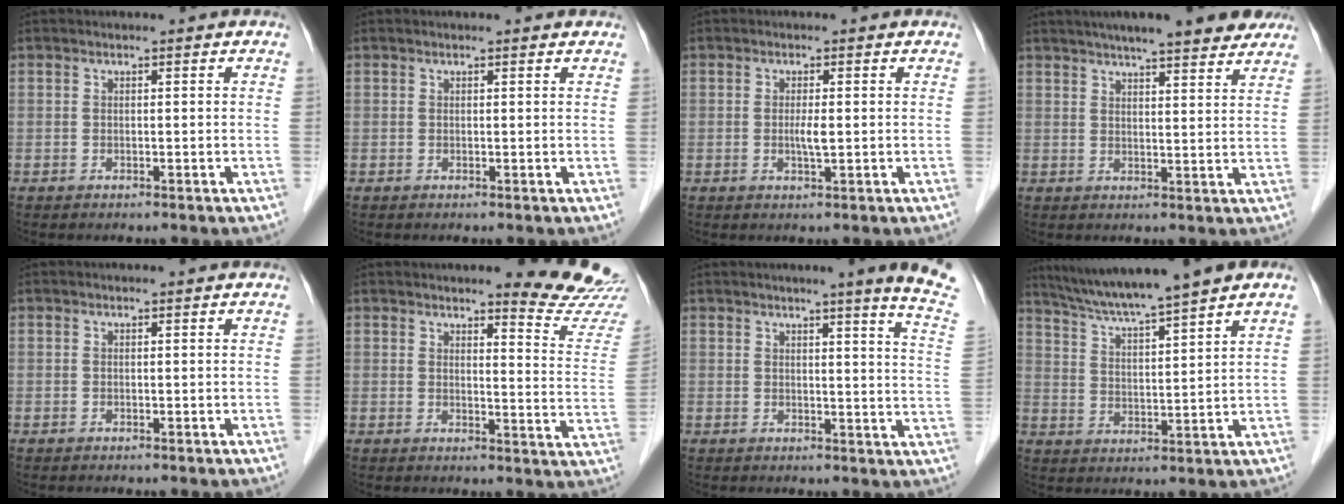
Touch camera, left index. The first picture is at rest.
{"total": 1.2, "force": [1.1, 0.2, 0.4], "torque": [-0.013, 0.005, 0.009]}
{"total": 2.0, "force": [-0.1, 0.2, 2.0], "torque": [-0.040, -0.002, -0.001]}
{"total": 15.1, "force": [12.5, 2.1, 8.2], "torque": [-0.119, 0.026, 0.160]}
{"total": 0.0}
{"total": 10.6, "force": [10.2, -0.6, 2.7], "torque": [-0.020, -0.087, 0.098]}
{"total": 10.5, "force": [8.5, -1.9, 5.9], "torque": [-0.070, -0.055, 0.074]}
{"total": 11.1, "force": [9.5, -1.4, 5.7], "torque": [-0.098, 0.015, 0.160]}